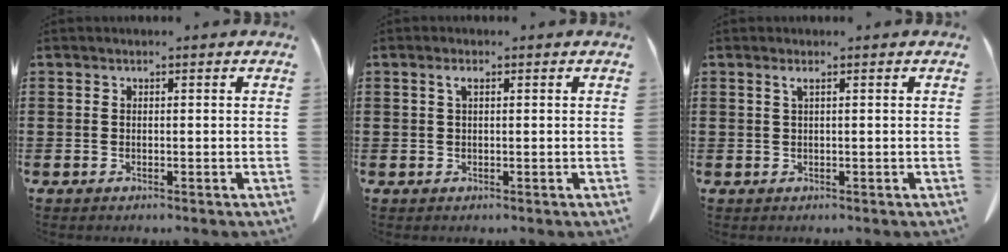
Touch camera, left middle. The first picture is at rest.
{"total": 1.5, "force": [0.5, 0.4, 1.3], "torque": [-0.028, 0.004, 0.008]}
{"total": 0.9, "force": [0.4, -0.1, 0.8], "torque": [-0.017, -0.001, 0.007]}